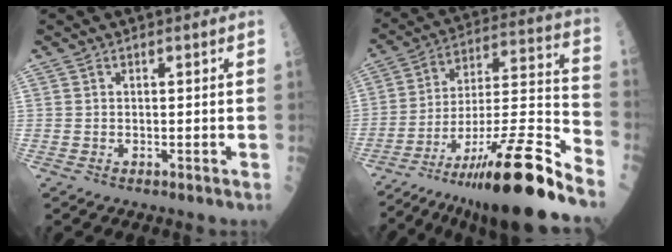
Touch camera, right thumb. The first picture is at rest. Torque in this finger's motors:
{"motor_torque": [3.33, 1.36, 1.56, -1.22, 0.46]}